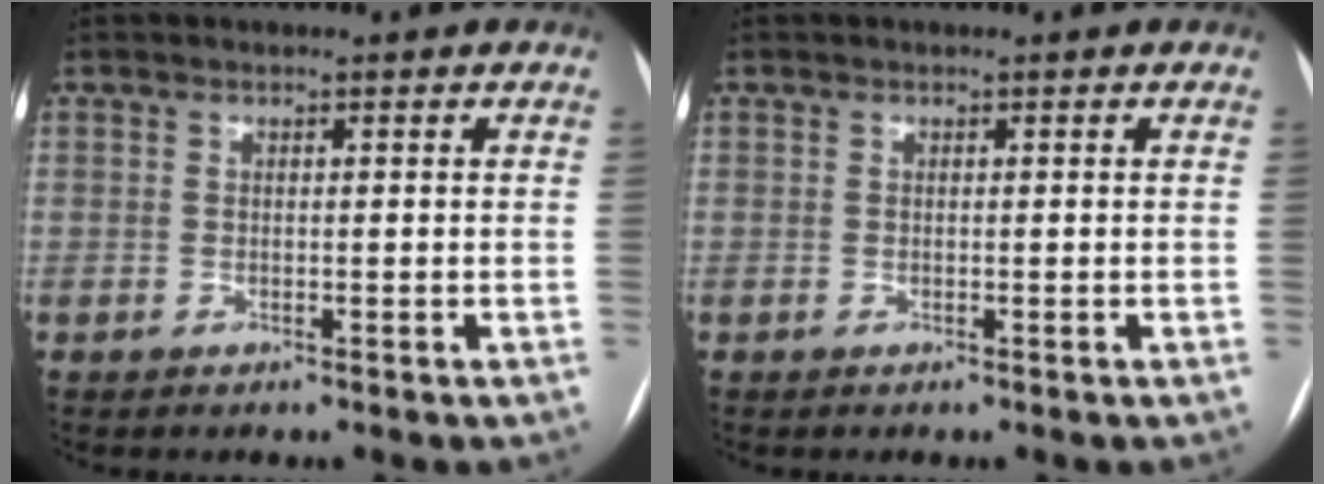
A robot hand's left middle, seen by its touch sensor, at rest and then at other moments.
{"total": 0.0}